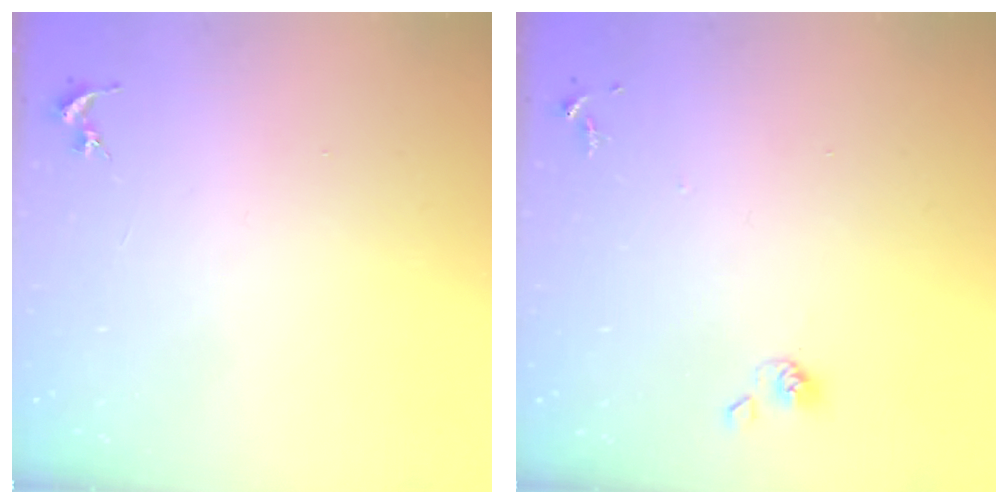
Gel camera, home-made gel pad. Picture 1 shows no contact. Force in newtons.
{"total": 5.5, "press": 5.4, "slide": 0.9}